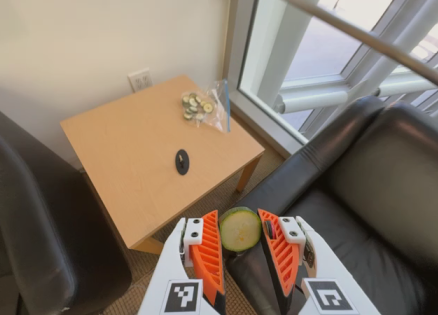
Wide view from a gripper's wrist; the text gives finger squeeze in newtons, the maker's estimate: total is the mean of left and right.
{"total": 8.8, "left": 8.7, "right": 8.9}